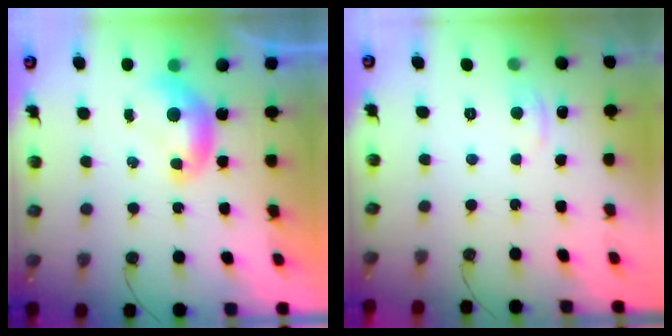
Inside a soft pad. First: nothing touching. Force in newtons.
{"total": 0.8, "press": 0.1, "slide": 0.8}